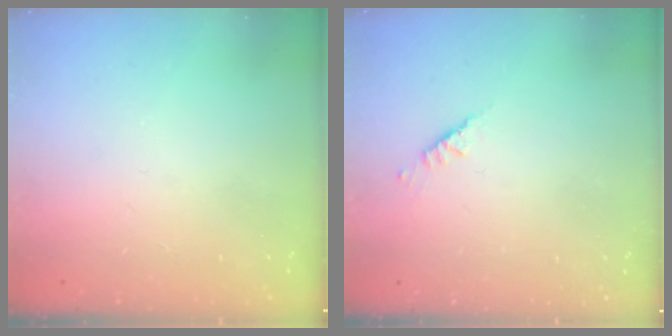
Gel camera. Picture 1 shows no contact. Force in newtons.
{"total": 2.5, "press": 2.4, "slide": 0.7}